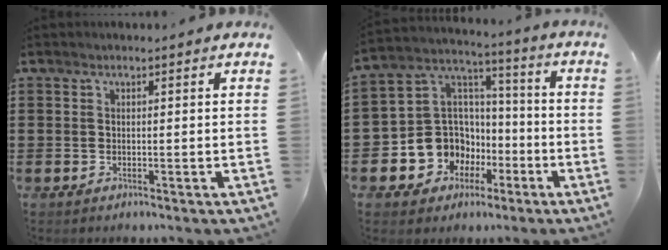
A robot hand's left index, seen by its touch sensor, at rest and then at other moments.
{"total": 10.2, "force": [-4.2, 9.0, 2.0], "torque": [-0.079, 0.005, -0.071]}